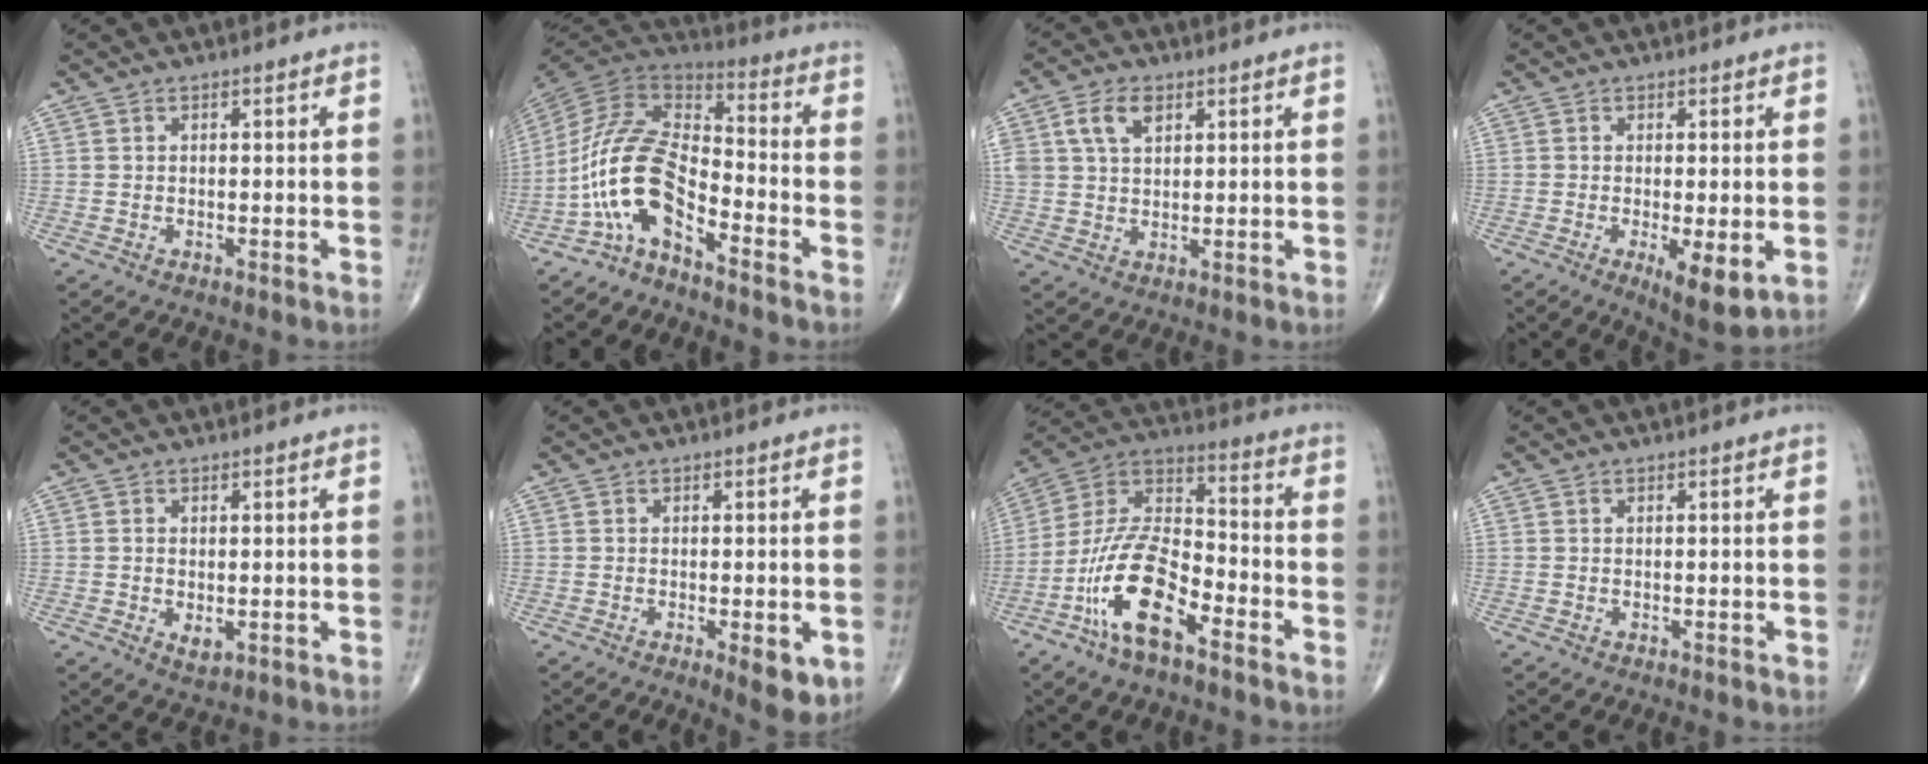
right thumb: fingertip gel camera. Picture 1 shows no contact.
{"total": 13.1, "force": [-6.9, 5.6, 9.7], "torque": [-0.185, 0.082, -0.143]}
{"total": 6.1, "force": [2.6, 3.8, 4.0], "torque": [-0.068, -0.001, 0.050]}
{"total": 6.8, "force": [-1.7, 2.0, 6.3], "torque": [-0.097, -0.022, -0.024]}
{"total": 2.6, "force": [-0.5, 1.4, 2.2], "torque": [-0.032, -0.005, -0.004]}
{"total": 5.6, "force": [-1.7, 1.8, 5.0], "torque": [-0.057, -0.012, -0.019]}
{"total": 16.3, "force": [-8.1, 6.6, 12.5], "torque": [-0.238, 0.057, -0.158]}
{"total": 0.0}